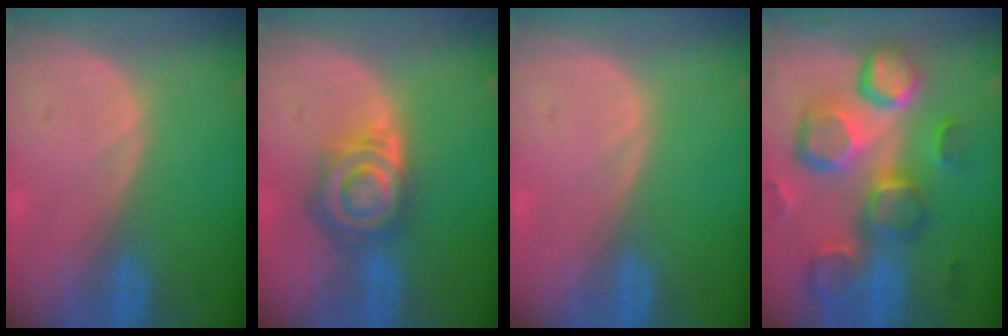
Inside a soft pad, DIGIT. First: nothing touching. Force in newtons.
{"total": 7.6, "press": 6.9, "slide": 3.2}
{"total": 0.0}
{"total": 13.0, "press": 11.4, "slide": 6.3}